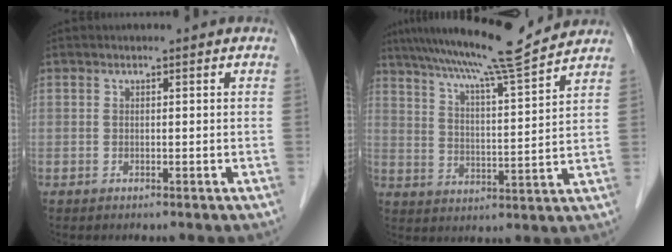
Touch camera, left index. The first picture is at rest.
{"total": 14.0, "force": [12.4, -1.0, 6.5], "torque": [-0.115, 0.009, 0.191]}